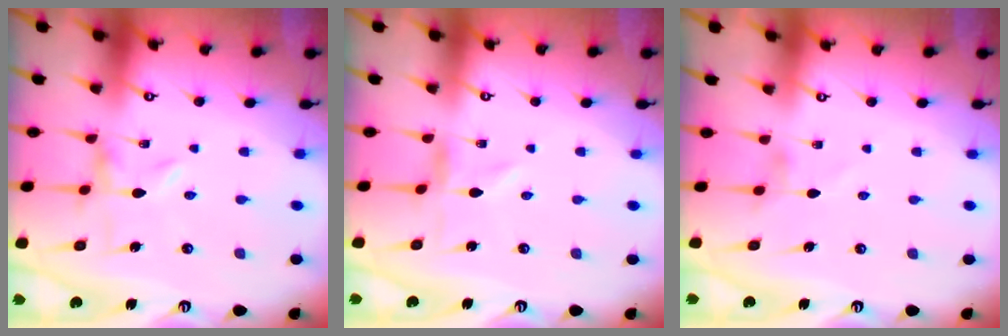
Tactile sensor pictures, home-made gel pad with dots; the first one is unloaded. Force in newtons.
{"total": 0.7, "press": 0.7, "slide": 0.2}
{"total": 2.5, "press": 2.5, "slide": 0.4}